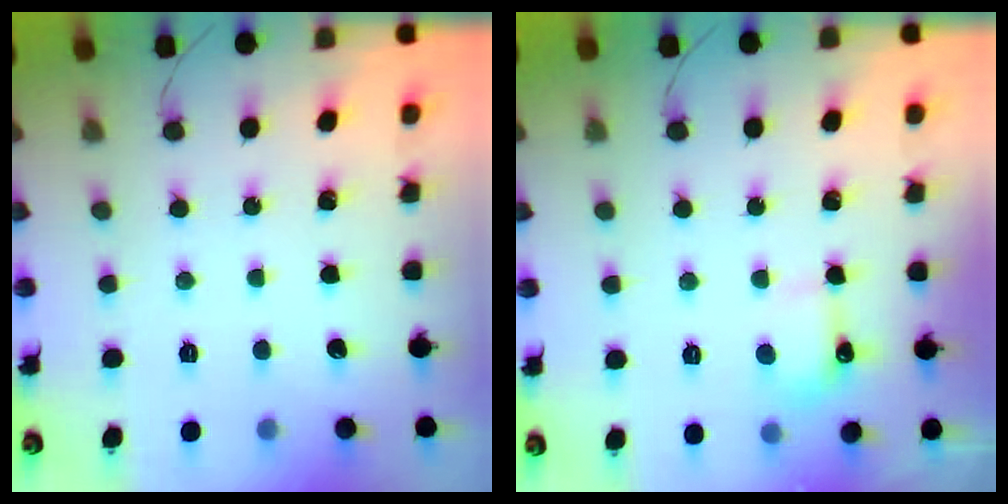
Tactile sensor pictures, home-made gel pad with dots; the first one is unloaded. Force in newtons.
{"total": 5.5, "press": 5.5, "slide": 0.9}